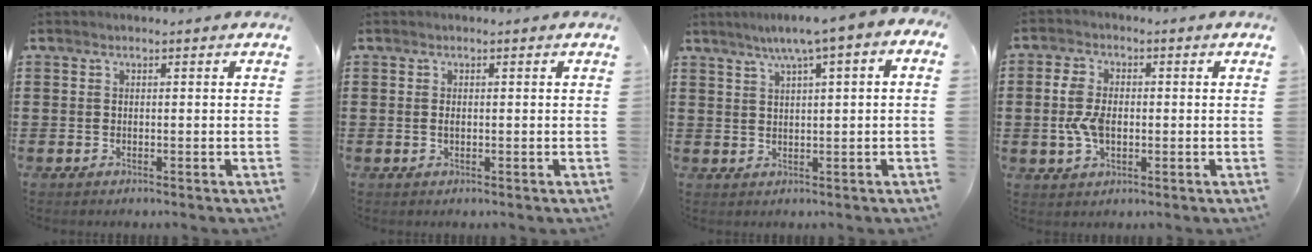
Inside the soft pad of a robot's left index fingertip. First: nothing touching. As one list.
[{"total": 0.8, "force": [0.0, 0.3, 0.7], "torque": [-0.016, -0.001, -0.001]}, {"total": 4.0, "force": [1.9, 0.4, 3.5], "torque": [-0.070, -0.007, 0.026]}, {"total": 5.7, "force": [-0.4, 3.5, 4.5], "torque": [-0.113, 0.000, -0.016]}]